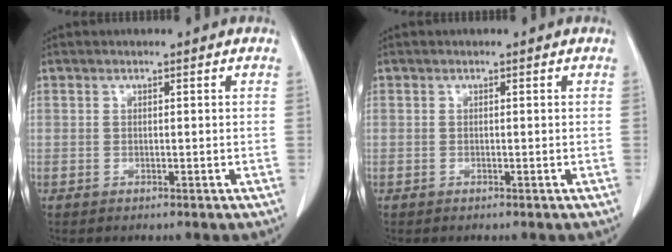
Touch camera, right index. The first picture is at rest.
{"total": 0.0}